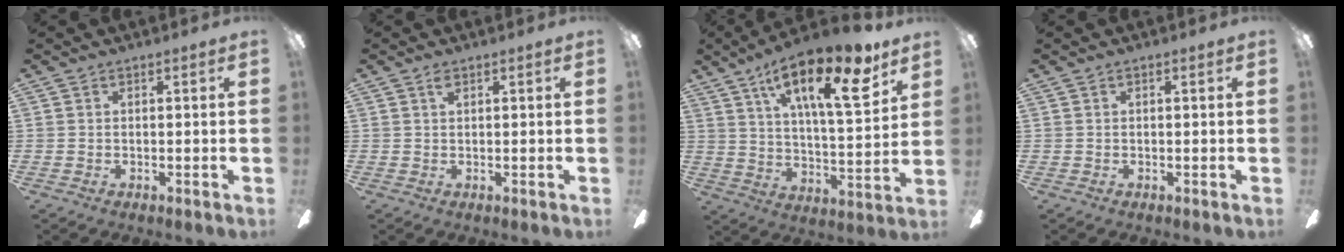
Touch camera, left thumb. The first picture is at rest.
{"total": 1.2, "force": [0.7, 0.5, 0.9], "torque": [-0.020, 0.004, 0.012]}
{"total": 20.6, "force": [12.1, 6.7, 15.3], "torque": [-0.243, -0.059, 0.190]}
{"total": 0.0}